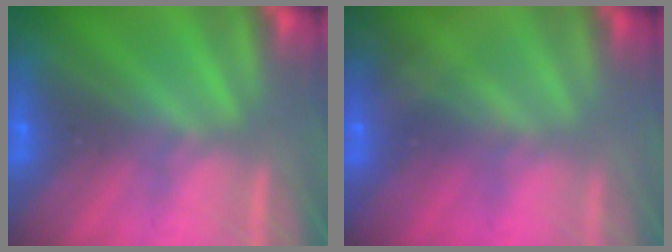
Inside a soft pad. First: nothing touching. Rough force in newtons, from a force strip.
{"total": 1.8}